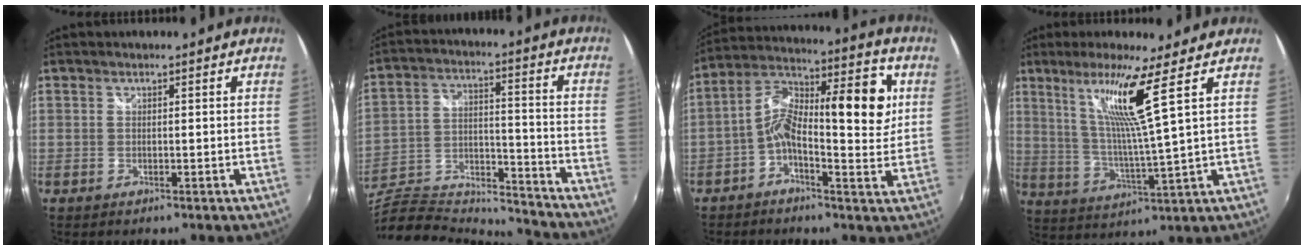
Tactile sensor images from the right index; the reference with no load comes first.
{"total": 18.0, "force": [-15.6, 5.4, 7.1], "torque": [-0.155, 0.007, -0.266]}
{"total": 14.6, "force": [1.0, 5.5, 13.5], "torque": [-0.221, 0.032, -0.001]}
{"total": 10.4, "force": [5.6, -2.0, 8.5], "torque": [-0.153, -0.003, 0.113]}